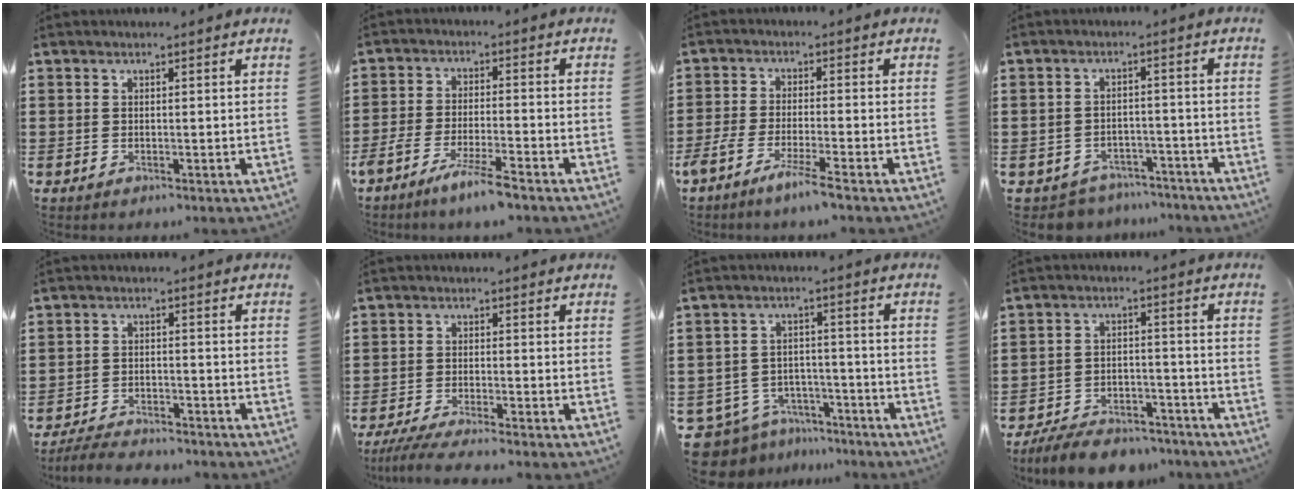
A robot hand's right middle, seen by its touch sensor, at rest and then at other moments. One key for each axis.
{"total": 5.6, "fx": -4.5, "fy": 0.1, "fz": 3.3, "tx": -0.072, "ty": -0.014, "tz": -0.085}
{"total": 4.7, "fx": -3.7, "fy": -0.3, "fz": 2.9, "tx": -0.067, "ty": -0.018, "tz": -0.072}
{"total": 3.8, "fx": -3.7, "fy": 0.9, "fz": -0.5, "tx": -0.001, "ty": 0.002, "tz": -0.080}
{"total": 4.2, "fx": -4.1, "fy": 0.6, "fz": 0.5, "tx": -0.017, "ty": 0.001, "tz": -0.086}
{"total": 4.0, "fx": -3.7, "fy": 0.1, "fz": 1.5, "tx": -0.038, "ty": -0.014, "tz": -0.074}
{"total": 7.6, "fx": -7.1, "fy": 2.7, "fz": 0.9, "tx": -0.044, "ty": 0.017, "tz": -0.146}
{"total": 7.1, "fx": -6.8, "fy": 1.7, "fz": 1.6, "tx": -0.029, "ty": 0.016, "tz": -0.131}